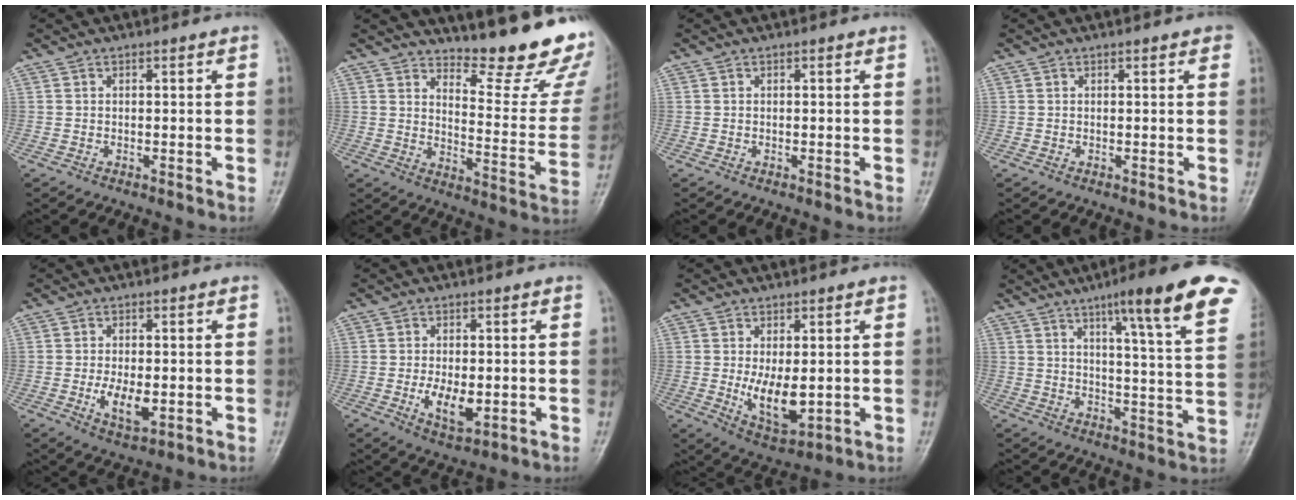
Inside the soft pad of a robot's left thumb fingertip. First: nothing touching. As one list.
[{"total": 18.2, "force": [15.1, 3.7, 9.4], "torque": [-0.090, -0.151, 0.197]}, {"total": 0.0}, {"total": 1.7, "force": [1.0, 0.5, 1.2], "torque": [-0.014, 0.002, 0.008]}, {"total": 6.1, "force": [-1.1, 2.9, 5.2], "torque": [-0.089, -0.008, -0.014]}, {"total": 6.5, "force": [-1.2, 3.3, 5.5], "torque": [-0.091, -0.009, -0.014]}, {"total": 8.6, "force": [-0.3, 4.2, 7.5], "torque": [-0.107, -0.022, 0.011]}, {"total": 19.1, "force": [11.2, 1.8, 15.3], "torque": [-0.191, -0.041, 0.144]}]